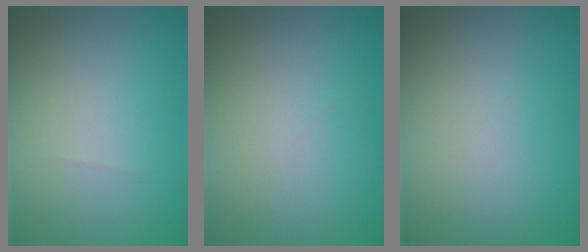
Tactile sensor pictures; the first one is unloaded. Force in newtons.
{"total": 0.0}
{"total": 0.0}